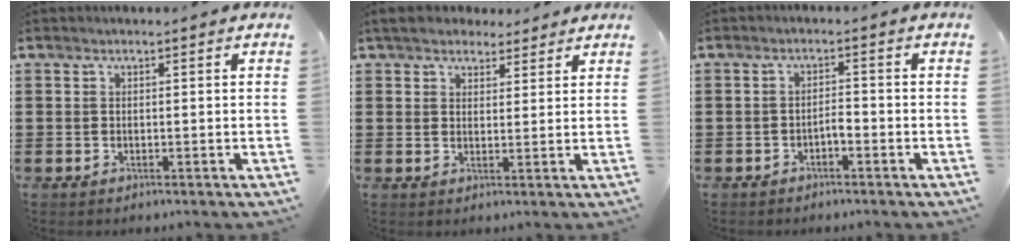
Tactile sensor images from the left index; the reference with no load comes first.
{"total": 3.9, "force": [3.4, 1.7, 0.8], "torque": [-0.027, 0.002, 0.065]}
{"total": 1.9, "force": [-1.2, 0.3, 1.4], "torque": [-0.029, 0.004, -0.025]}